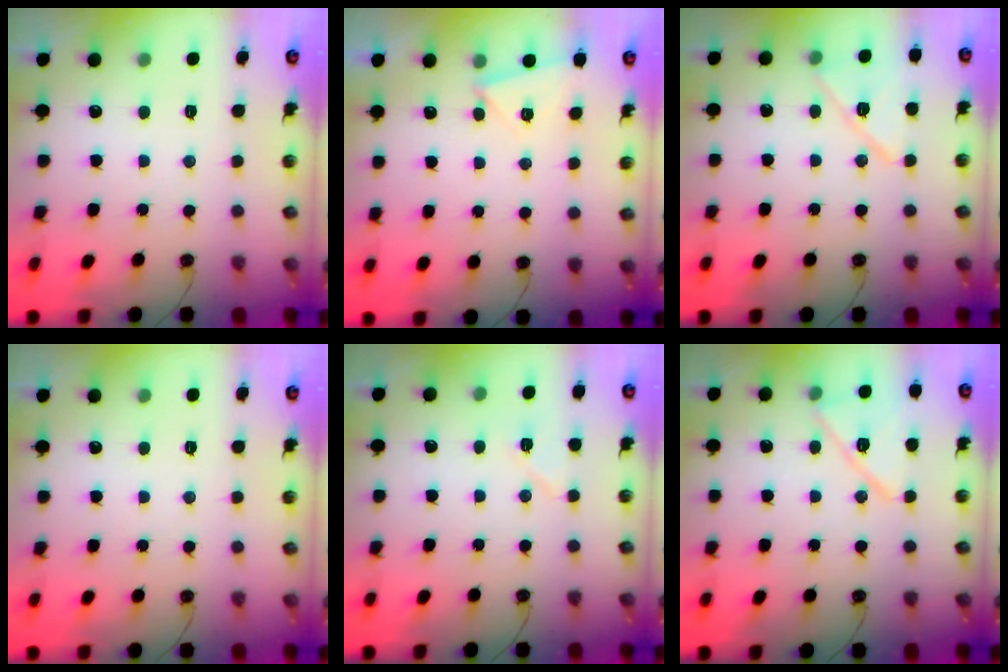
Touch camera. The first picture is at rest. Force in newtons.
{"total": 2.7, "press": 2.4, "slide": 1.2}
{"total": 12.5, "press": 12.5, "slide": 0.6}
{"total": 0.0}
{"total": 6.6, "press": 6.4, "slide": 1.7}
{"total": 13.4, "press": 13.4, "slide": 0.7}